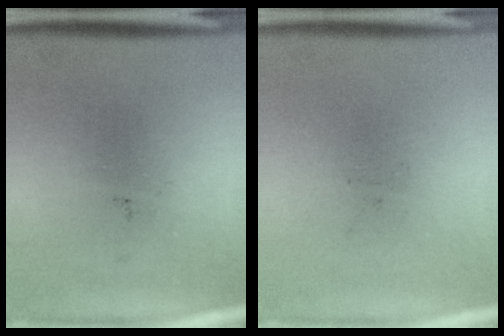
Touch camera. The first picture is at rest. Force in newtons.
{"total": 0.0}